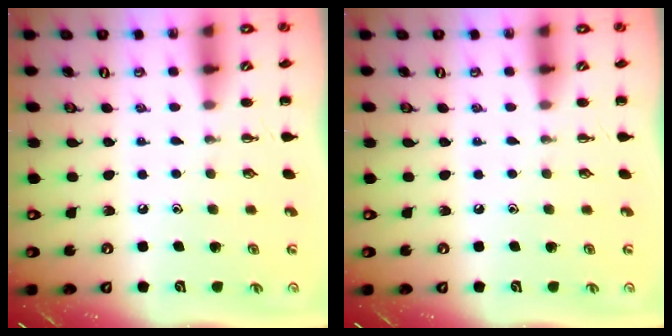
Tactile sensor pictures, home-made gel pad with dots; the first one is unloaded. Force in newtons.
{"total": 0.0}